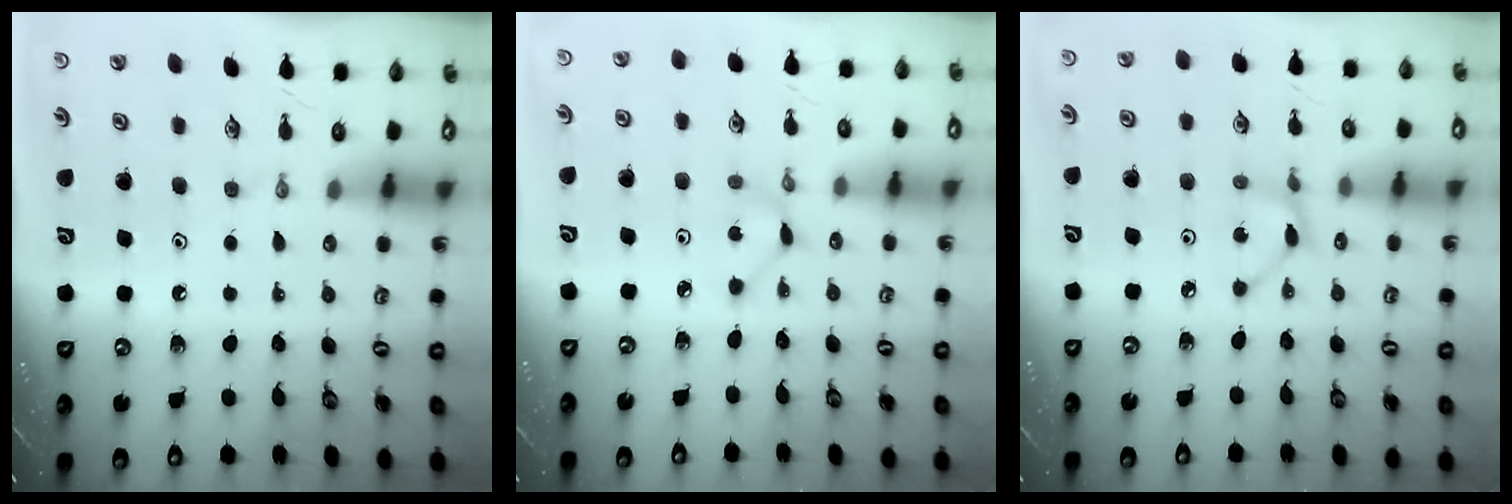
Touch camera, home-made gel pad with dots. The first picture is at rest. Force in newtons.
{"total": 1.7, "press": 1.7, "slide": 0.3}
{"total": 2.5, "press": 2.5, "slide": 0.1}